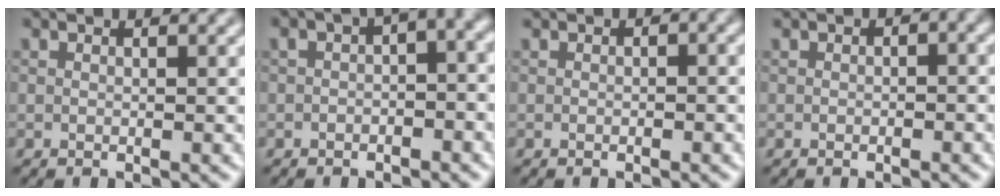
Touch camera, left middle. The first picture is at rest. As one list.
[{"total": 5.2, "force": [0.9, 2.4, 4.6], "torque": [-0.051, 0.015, 0.002]}, {"total": 1.3, "force": [0.2, 0.9, 0.9], "torque": [-0.008, 0.000, 0.003]}, {"total": 1.9, "force": [0.3, 1.3, 1.3], "torque": [-0.009, 0.000, 0.005]}]